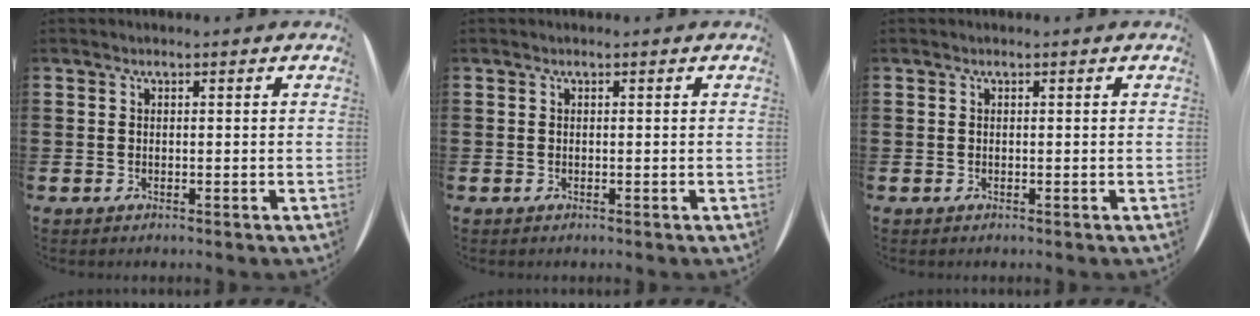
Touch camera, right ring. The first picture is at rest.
{"total": 0.0}
{"total": 0.0}